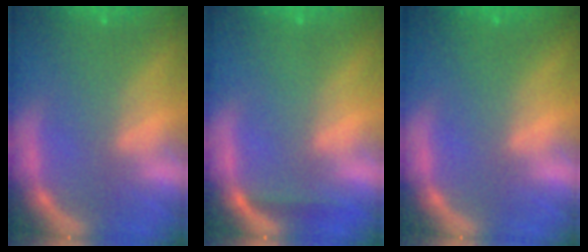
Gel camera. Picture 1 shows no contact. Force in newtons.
{"total": 1.4}
{"total": 0.0}